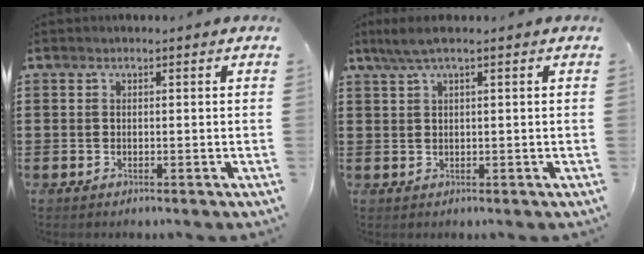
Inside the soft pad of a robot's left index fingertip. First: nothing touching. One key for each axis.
{"total": 2.6, "fx": 1.2, "fy": 0.1, "fz": 2.3, "tx": -0.052, "ty": -0.004, "tz": 0.020}